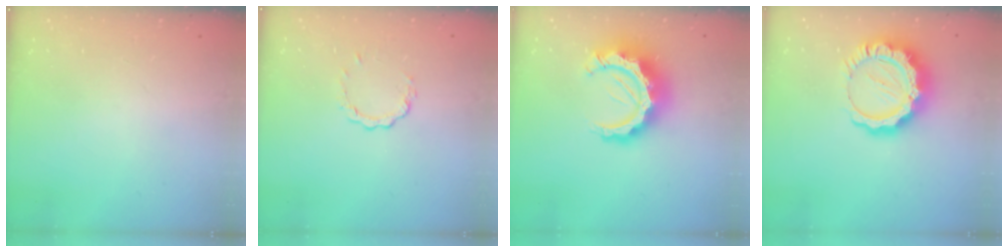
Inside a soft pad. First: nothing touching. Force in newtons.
{"total": 3.7, "press": 3.7, "slide": 0.5}
{"total": 15.4, "press": 15.4, "slide": 1.4}
{"total": 14.3, "press": 14.2, "slide": 1.4}